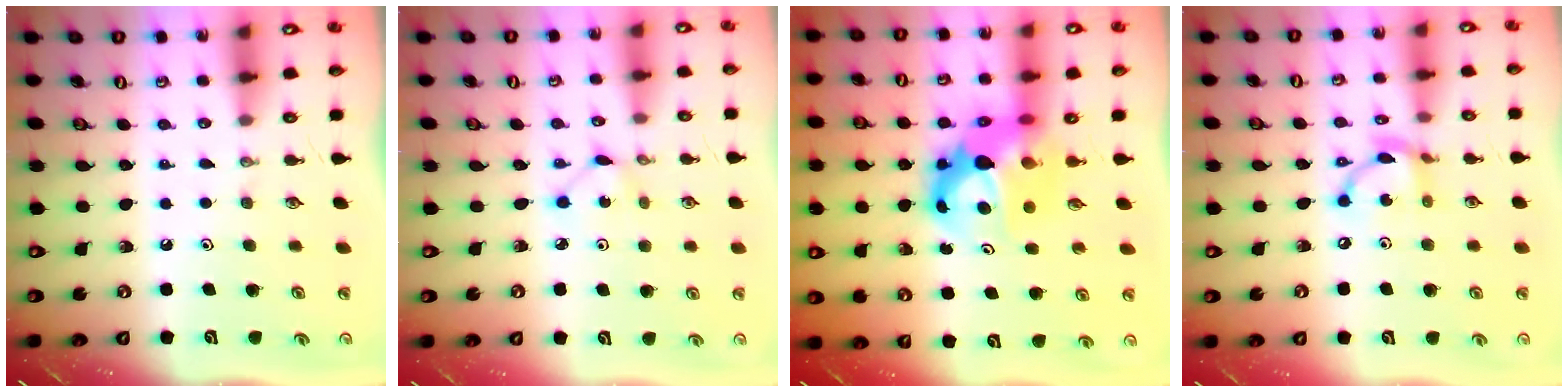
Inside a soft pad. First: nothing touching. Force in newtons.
{"total": 2.3, "press": 2.3, "slide": 0.3}
{"total": 10.7, "press": 10.7, "slide": 0.6}
{"total": 9.8, "press": 9.8, "slide": 0.5}